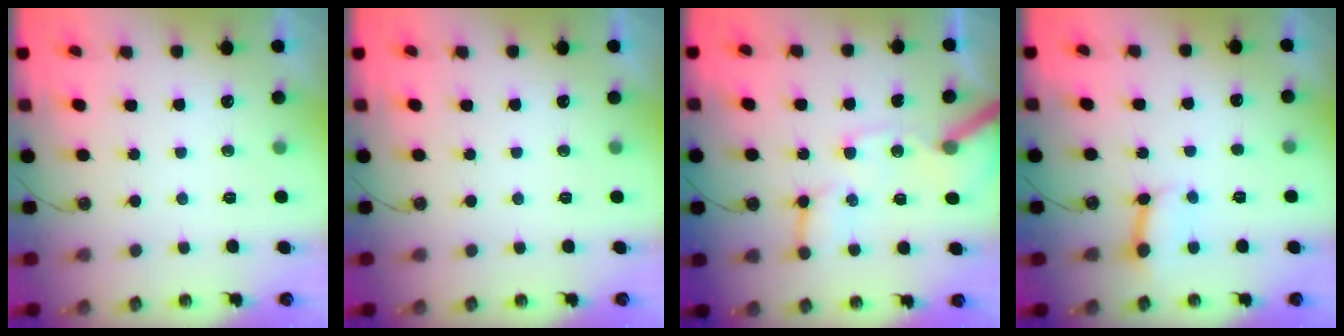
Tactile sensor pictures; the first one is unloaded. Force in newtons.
{"total": 0.0}
{"total": 12.6, "press": 12.5, "slide": 1.6}
{"total": 5.6, "press": 5.6, "slide": 0.4}